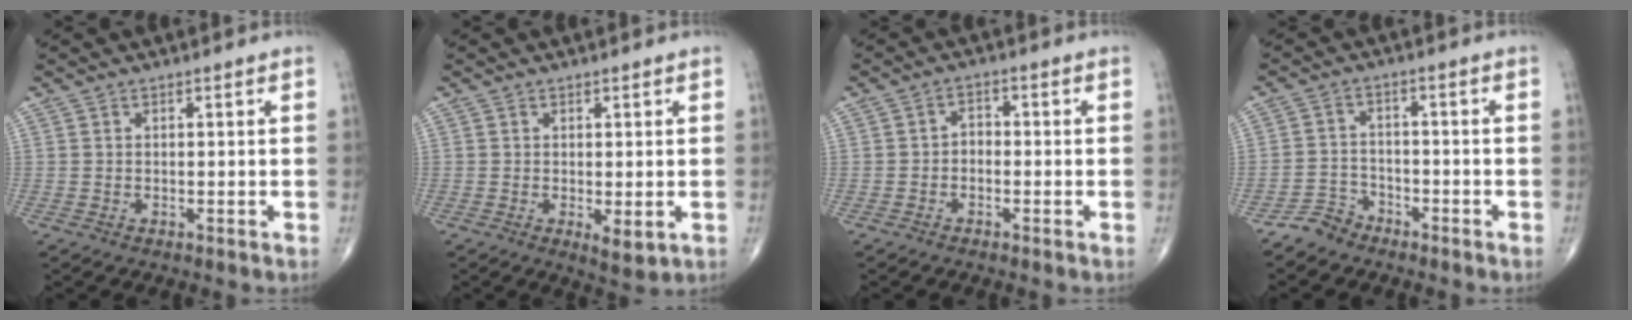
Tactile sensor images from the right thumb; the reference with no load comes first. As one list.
[{"total": 3.3, "force": [-0.5, 1.3, 3.0], "torque": [-0.042, -0.011, -0.003]}, {"total": 2.3, "force": [-0.7, 1.7, 1.4], "torque": [-0.010, 0.015, -0.020]}, {"total": 4.1, "force": [-3.5, 2.1, 0.0], "torque": [0.011, 0.022, -0.073]}]